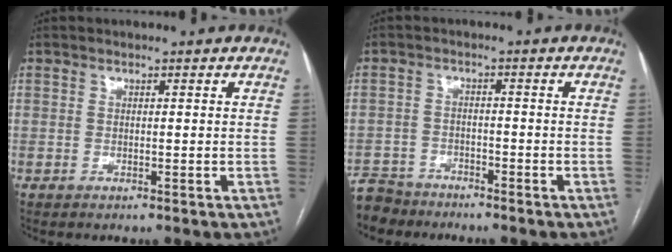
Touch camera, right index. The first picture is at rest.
{"total": 5.7, "force": [-5.2, 2.3, -0.3], "torque": [0.007, -0.007, -0.099]}